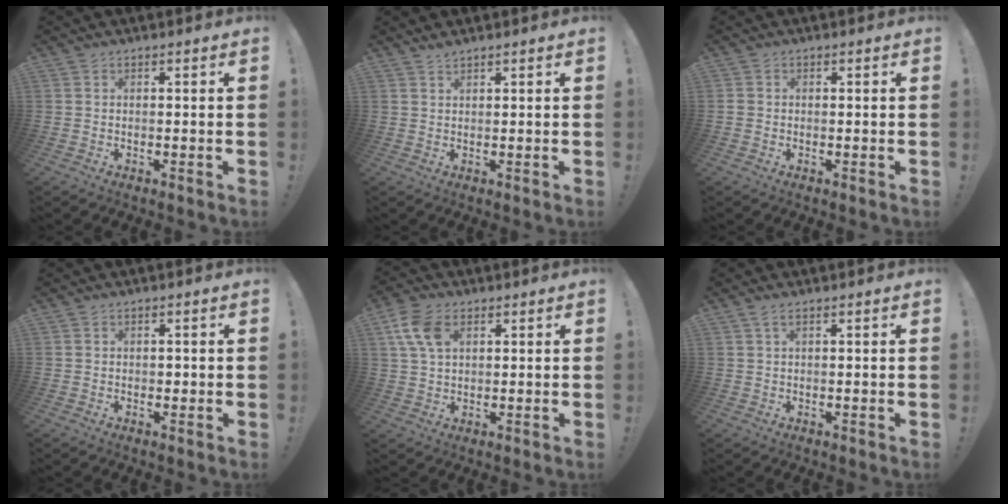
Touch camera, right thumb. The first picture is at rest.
{"total": 1.4, "force": [1.3, 0.1, 0.5], "torque": [-0.006, -0.006, 0.023]}
{"total": 0.9, "force": [-0.3, 0.8, 0.4], "torque": [-0.010, 0.004, -0.004]}
{"total": 0.8, "force": [-0.3, 0.8, 0.3], "torque": [-0.008, 0.004, -0.004]}
{"total": 9.2, "force": [3.5, 5.7, 6.3], "torque": [-0.132, 0.002, 0.069]}
{"total": 1.6, "force": [0.8, 0.3, 1.3], "torque": [-0.025, -0.002, 0.014]}